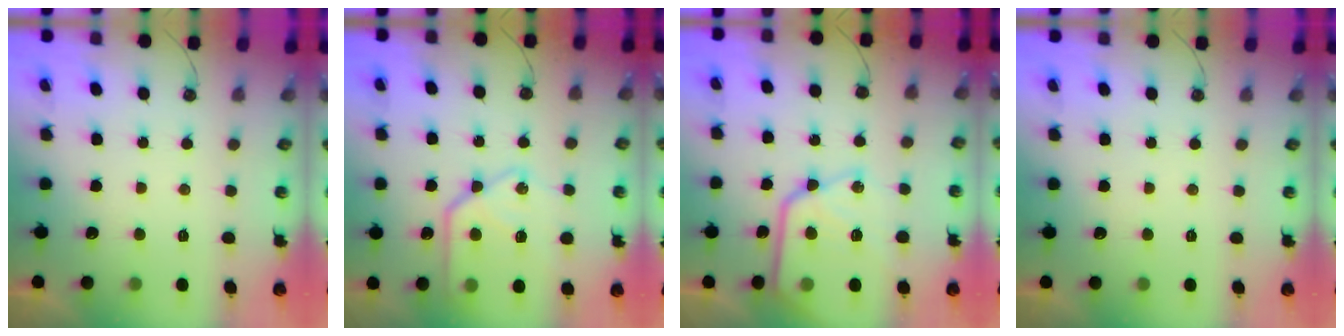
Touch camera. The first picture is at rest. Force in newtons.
{"total": 16.5, "press": 16.4, "slide": 1.6}
{"total": 18.2, "press": 18.2, "slide": 1.7}
{"total": 0.0}